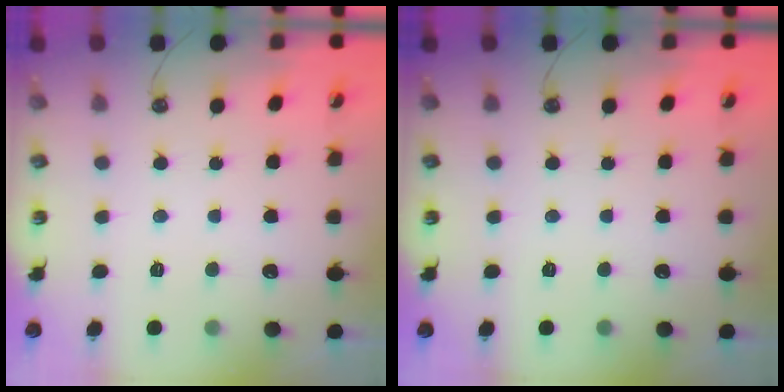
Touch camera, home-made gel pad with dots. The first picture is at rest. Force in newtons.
{"total": 0.0}